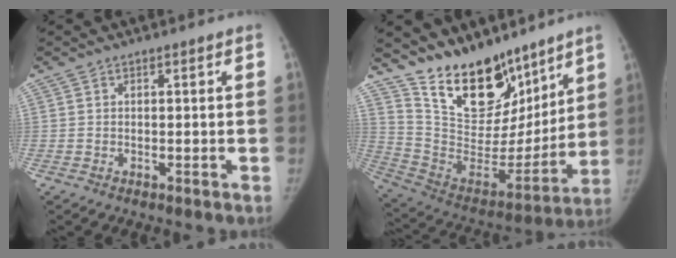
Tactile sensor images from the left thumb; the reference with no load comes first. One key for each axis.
{"total": 22.6, "fx": 16.8, "fy": 11.1, "fz": 10.4, "tx": -0.126, "ty": -0.094, "tz": 0.293}